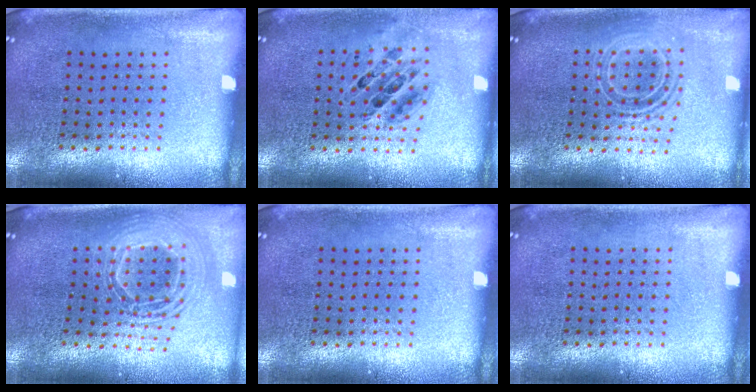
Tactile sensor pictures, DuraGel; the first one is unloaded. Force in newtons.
{"total": 0.7, "press": 0.7, "slide": 0.1}
{"total": 1.7, "press": 1.3, "slide": 1.1}
{"total": 2.2, "press": 1.7, "slide": 1.5}
{"total": 0.0}
{"total": 0.0}